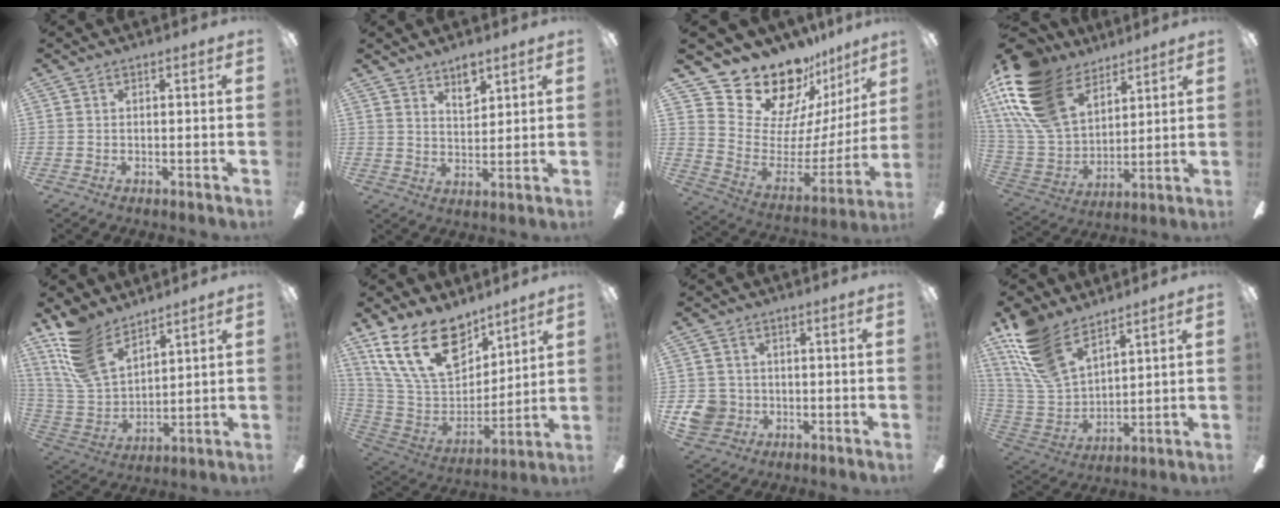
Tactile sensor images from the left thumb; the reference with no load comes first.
{"total": 5.7, "force": [4.6, 2.6, 2.2], "torque": [-0.020, -0.025, 0.081]}
{"total": 21.1, "force": [18.1, 9.1, 5.9], "torque": [-0.098, -0.155, 0.335]}
{"total": 21.1, "force": [12.3, 12.9, 11.3], "torque": [-0.263, -0.049, 0.231]}
{"total": 15.2, "force": [10.2, 7.9, 8.1], "torque": [-0.198, -0.034, 0.199]}
{"total": 23.0, "force": [13.3, 12.9, 13.6], "torque": [-0.264, -0.067, 0.243]}
{"total": 7.1, "force": [-1.1, 6.6, 2.2], "torque": [-0.057, 0.009, -0.020]}
{"total": 16.5, "force": [11.5, 8.0, 8.7], "torque": [-0.215, -0.044, 0.220]}